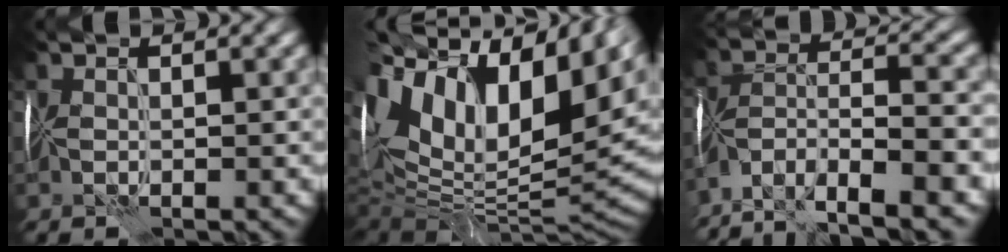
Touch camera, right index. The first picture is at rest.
{"total": 17.1, "force": [3.4, 8.9, 14.2], "torque": [-0.236, 0.001, 0.089]}
{"total": 8.8, "force": [-6.0, 2.9, 5.7], "torque": [-0.099, 0.013, -0.116]}